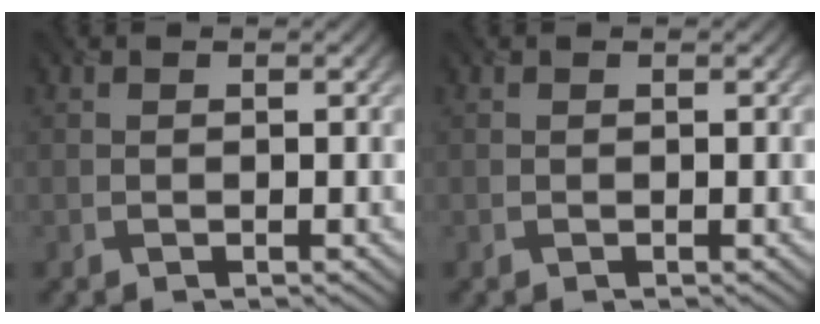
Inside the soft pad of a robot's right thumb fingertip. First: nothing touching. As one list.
[{"total": 0.0}]